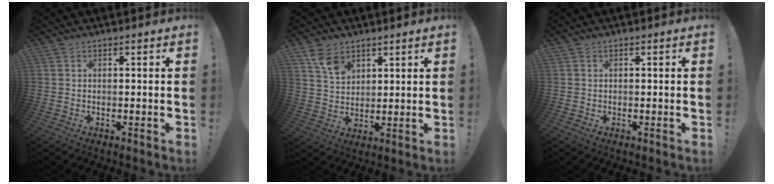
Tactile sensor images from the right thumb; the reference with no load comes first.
{"total": 7.9, "force": [4.9, 4.9, 3.8], "torque": [-0.065, -0.020, 0.095]}
{"total": 0.0}